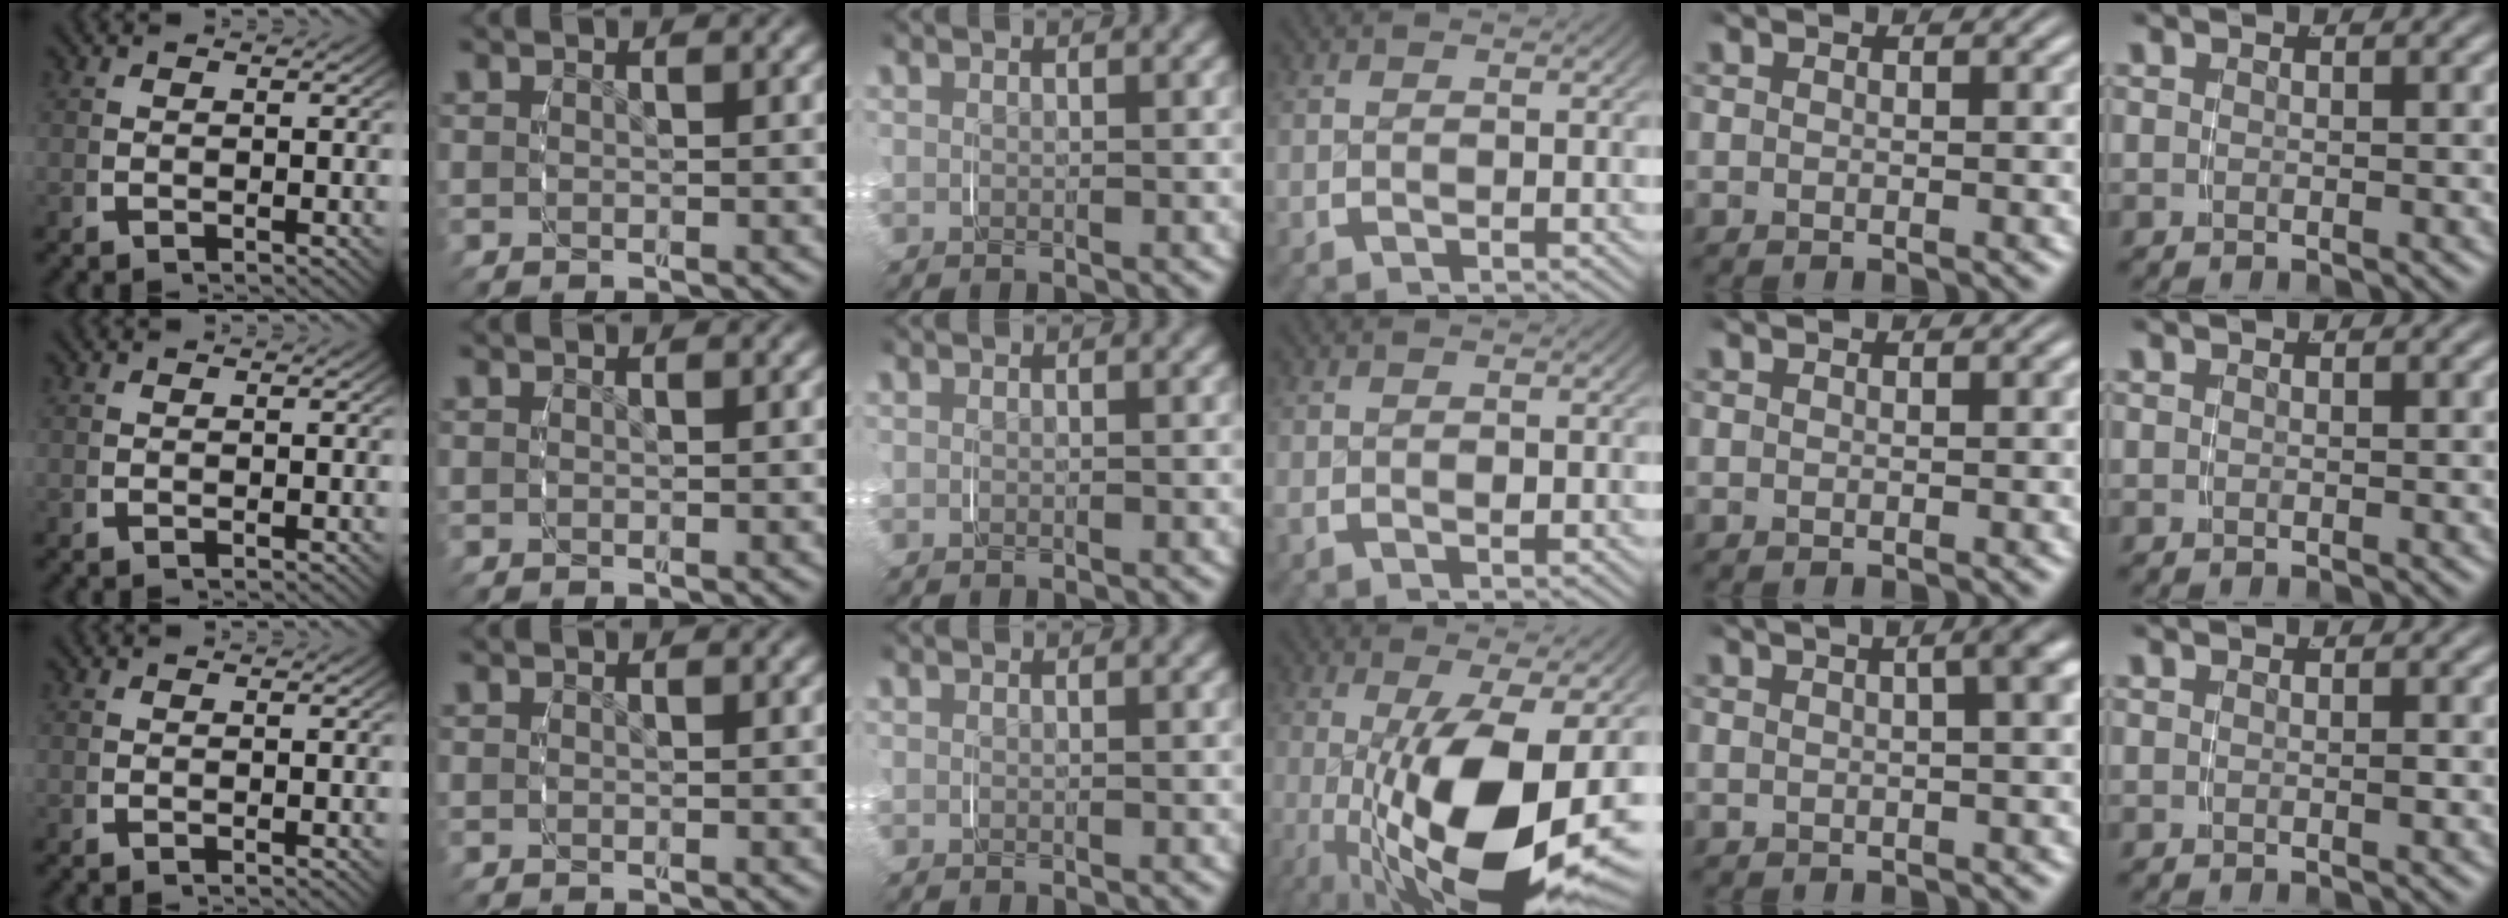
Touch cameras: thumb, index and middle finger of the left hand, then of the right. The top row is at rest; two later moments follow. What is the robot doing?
{"motion": "grasp_and_lifting", "object": "jar lid"}